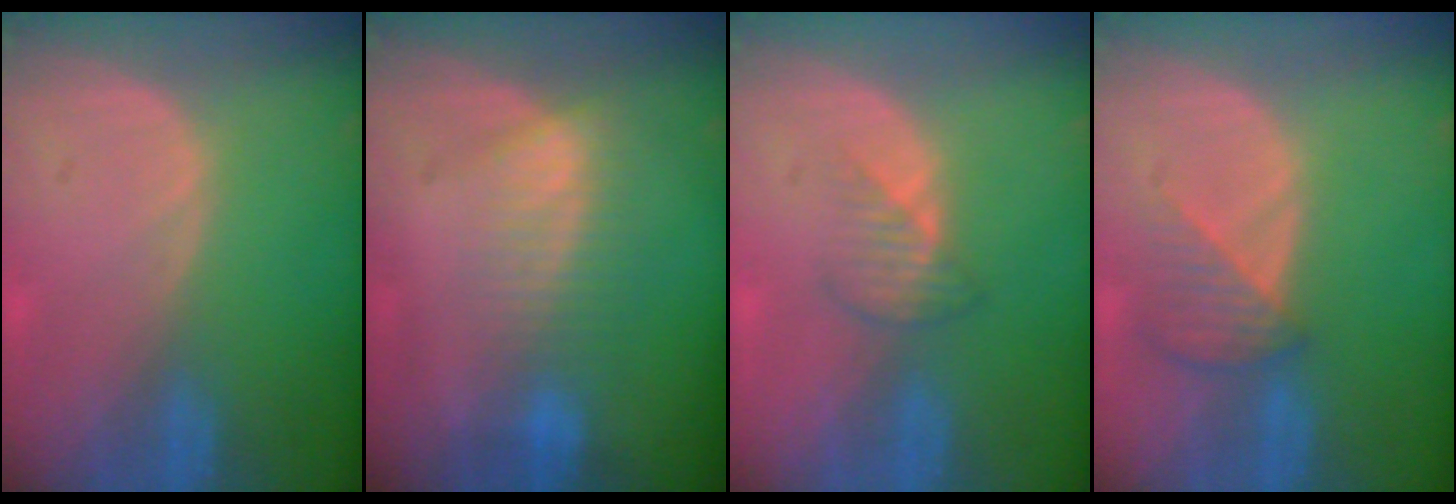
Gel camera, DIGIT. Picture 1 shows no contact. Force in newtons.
{"total": 7.2, "press": 6.3, "slide": 3.5}
{"total": 2.6, "press": 2.6, "slide": 0.4}
{"total": 3.9, "press": 3.6, "slide": 1.5}